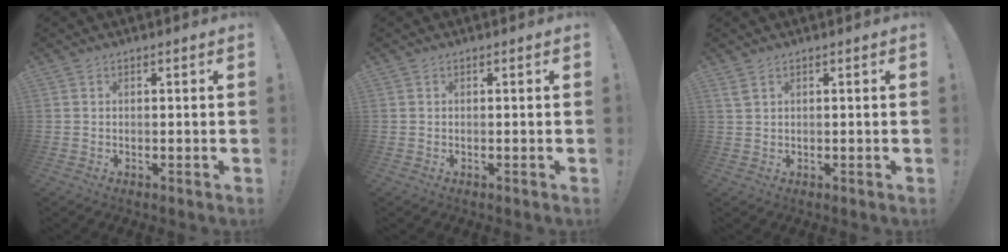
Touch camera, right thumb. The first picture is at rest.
{"total": 0.0}
{"total": 2.2, "force": [1.3, 1.0, 1.4], "torque": [-0.020, -0.004, 0.024]}